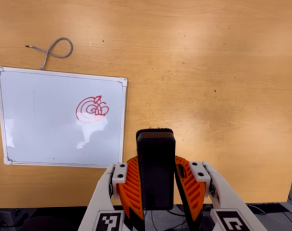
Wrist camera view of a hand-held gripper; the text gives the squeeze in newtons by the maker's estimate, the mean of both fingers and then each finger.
{"total": 7.1, "left": 5.7, "right": 8.5}